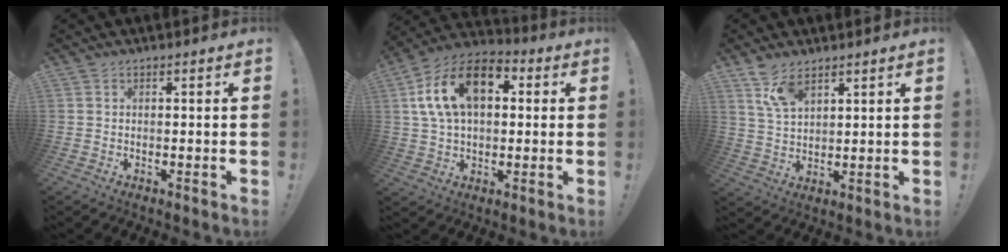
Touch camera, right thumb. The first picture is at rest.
{"total": 17.6, "force": [5.4, 10.9, 12.6], "torque": [-0.223, -0.002, 0.096]}
{"total": 7.8, "force": [5.2, 3.5, 4.6], "torque": [-0.094, -0.019, 0.101]}